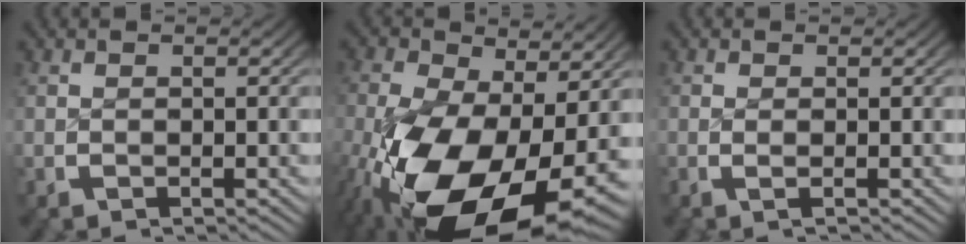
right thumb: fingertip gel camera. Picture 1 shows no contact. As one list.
[{"total": 19.0, "force": [-4.7, 11.7, 14.3], "torque": [-0.275, -0.090, -0.029]}, {"total": 0.5, "force": [0.0, 0.1, 0.5], "torque": [-0.016, -0.007, 0.000]}]